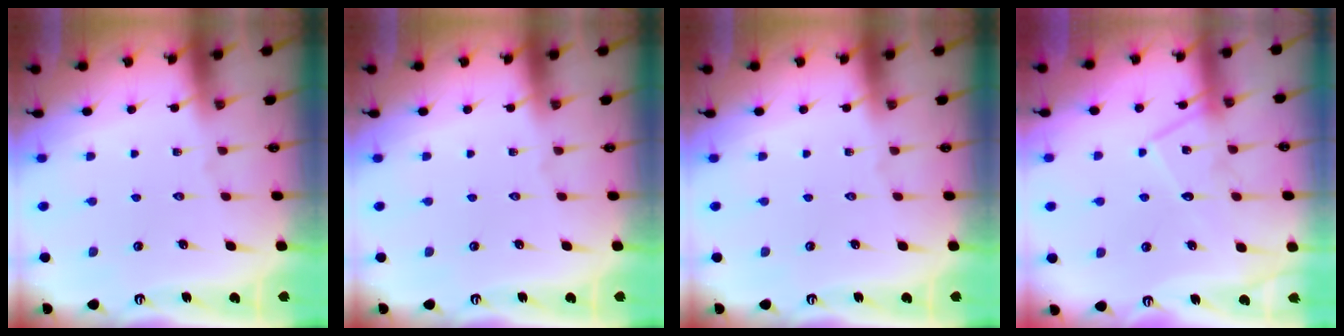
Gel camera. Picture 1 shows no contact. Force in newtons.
{"total": 0.0}
{"total": 0.0}
{"total": 11.7, "press": 11.7, "slide": 0.8}